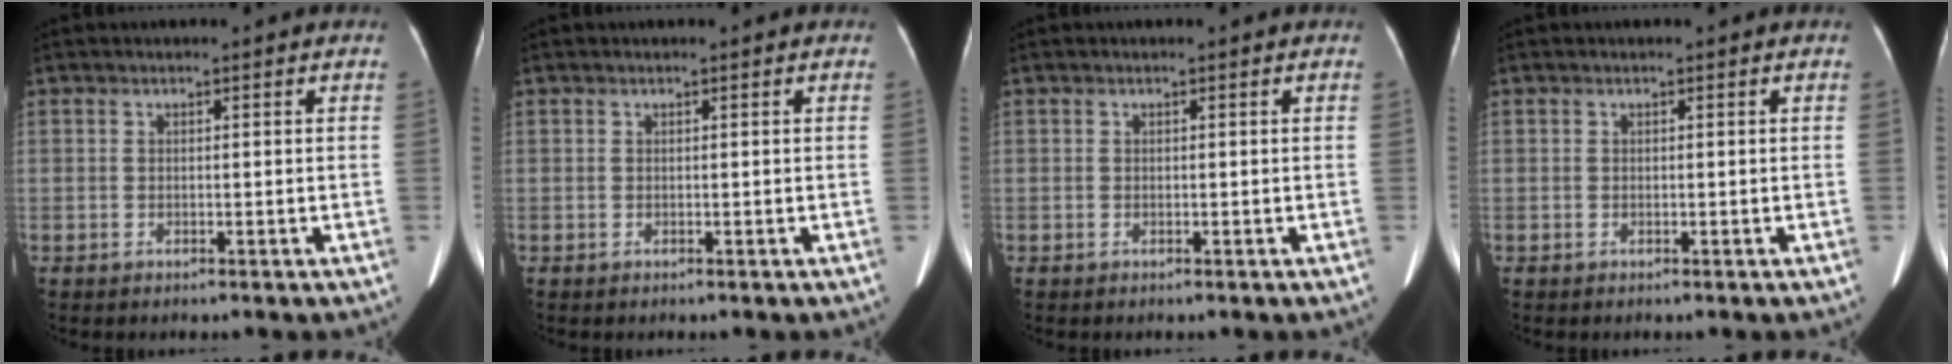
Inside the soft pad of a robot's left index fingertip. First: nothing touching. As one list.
[{"total": 0.0}, {"total": 0.0}, {"total": 0.0}]